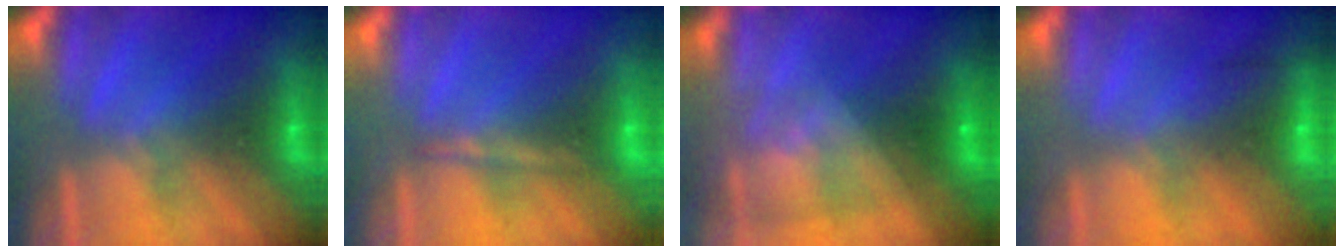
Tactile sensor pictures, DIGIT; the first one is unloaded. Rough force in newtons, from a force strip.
{"total": 1.5}
{"total": 5.5}
{"total": 2.5}